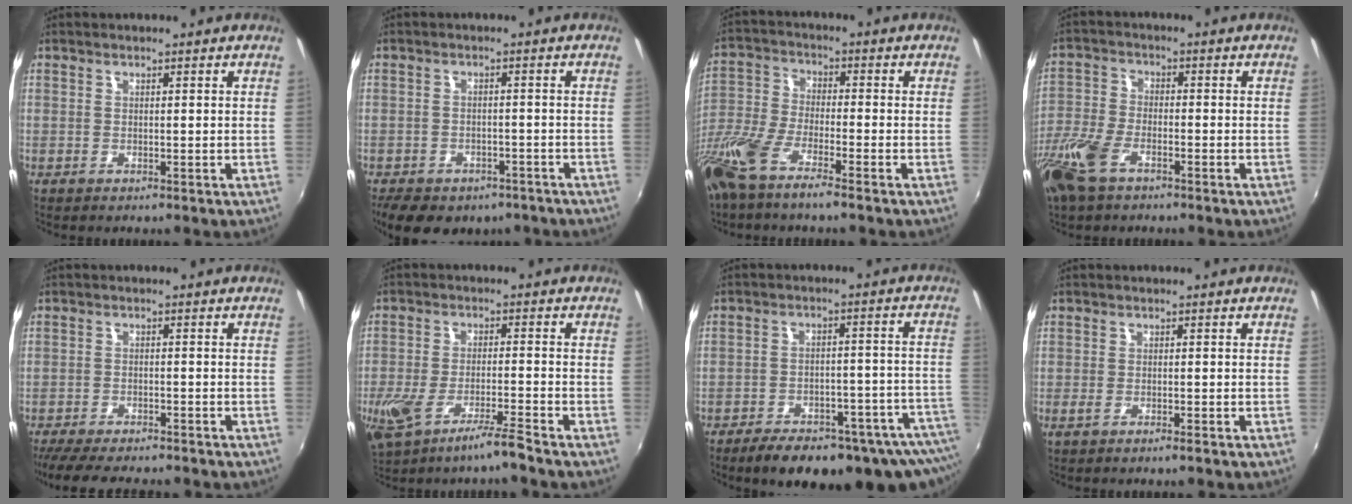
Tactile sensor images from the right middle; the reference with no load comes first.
{"total": 11.8, "force": [-8.3, 6.3, 5.4], "torque": [-0.124, -0.013, -0.110]}
{"total": 14.0, "force": [-10.0, 2.6, 9.5], "torque": [-0.218, -0.036, -0.198]}
{"total": 10.8, "force": [-6.8, 4.6, 6.9], "torque": [-0.172, -0.016, -0.144]}
{"total": 11.1, "force": [-9.7, 1.9, 5.0], "torque": [-0.114, -0.027, -0.156]}
{"total": 8.1, "force": [-5.6, 0.7, 5.8], "torque": [-0.131, -0.016, -0.100]}
{"total": 21.5, "force": [-17.1, 6.6, 11.2], "torque": [-0.159, -0.022, -0.212]}
{"total": 1.8, "force": [-1.3, 0.1, 1.3], "torque": [-0.028, -0.004, -0.024]}